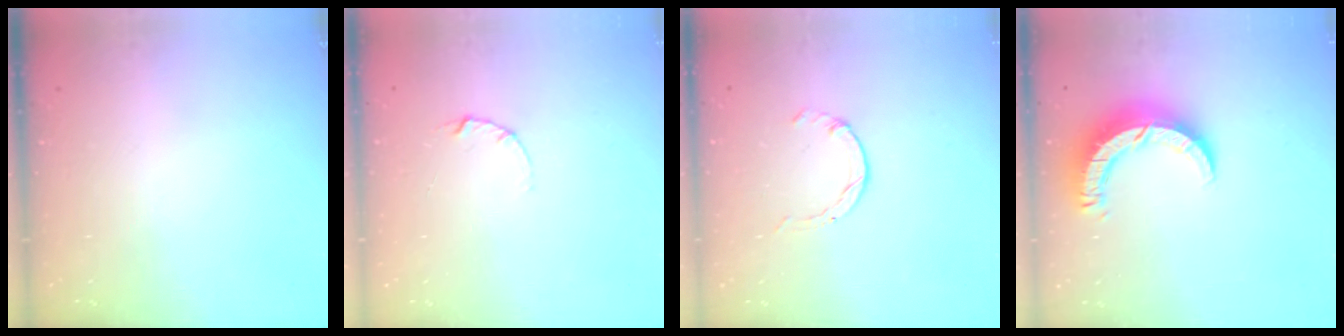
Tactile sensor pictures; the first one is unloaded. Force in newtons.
{"total": 2.1, "press": 2.1, "slide": 0.1}
{"total": 0.5, "press": 0.5, "slide": 0.1}
{"total": 9.9, "press": 9.8, "slide": 1.0}